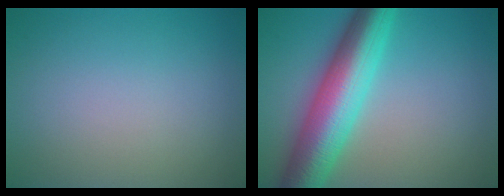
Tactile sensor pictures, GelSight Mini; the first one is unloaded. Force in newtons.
{"total": 9.6, "press": 9.6, "slide": 0.1}